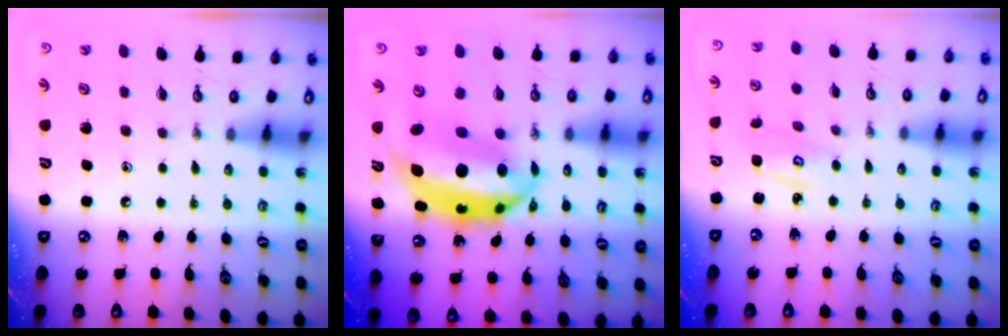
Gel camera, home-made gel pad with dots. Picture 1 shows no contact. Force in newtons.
{"total": 13.1, "press": 13.0, "slide": 1.3}
{"total": 2.8, "press": 2.8, "slide": 0.3}